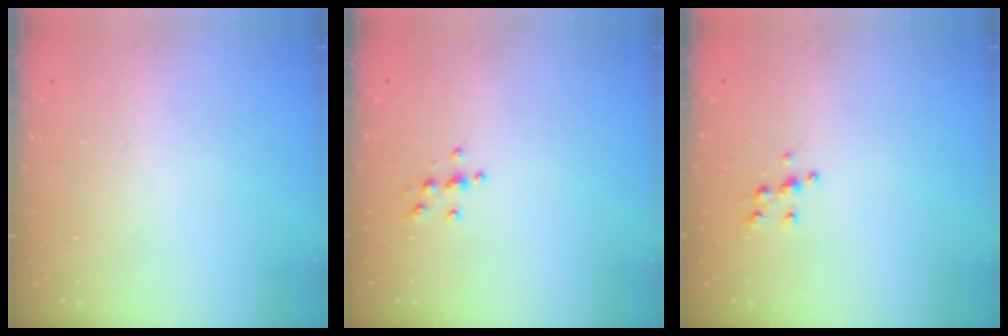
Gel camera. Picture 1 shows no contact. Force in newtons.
{"total": 3.8, "press": 3.8, "slide": 0.4}
{"total": 5.7, "press": 5.7, "slide": 0.6}